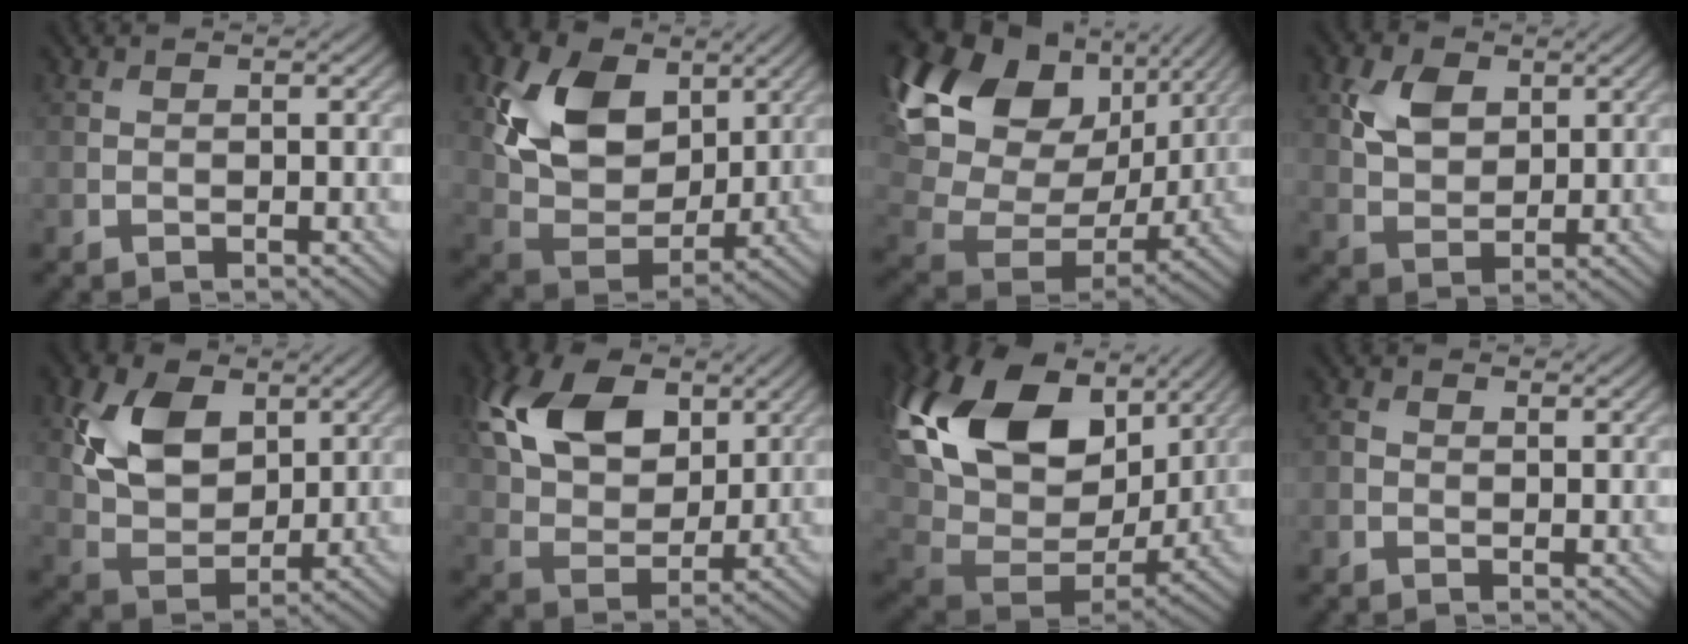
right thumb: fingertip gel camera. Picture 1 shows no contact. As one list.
[{"total": 12.3, "force": [4.5, 8.4, 7.8], "torque": [-0.174, -0.002, 0.081]}, {"total": 19.6, "force": [8.2, 13.5, 11.7], "torque": [-0.286, 0.039, 0.161]}, {"total": 5.9, "force": [2.2, 3.9, 3.8], "torque": [-0.085, 0.003, 0.042]}, {"total": 10.3, "force": [3.6, 6.8, 6.9], "torque": [-0.155, -0.001, 0.068]}, {"total": 13.9, "force": [5.7, 8.5, 9.3], "torque": [-0.213, 0.021, 0.103]}, {"total": 20.7, "force": [7.8, 13.3, 13.8], "torque": [-0.322, 0.019, 0.159]}, {"total": 1.0, "force": [0.1, 0.8, 0.6], "torque": [-0.014, 0.000, -0.002]}]